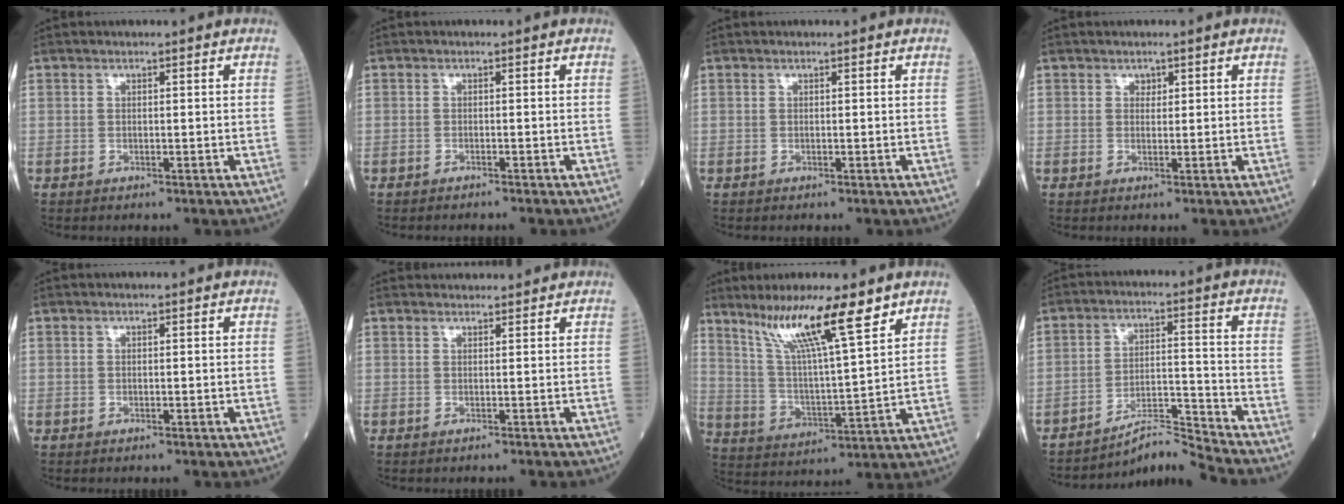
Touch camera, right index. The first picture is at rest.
{"total": 1.2, "force": [-1.1, 0.0, 0.4], "torque": [-0.008, 0.000, -0.015]}
{"total": 0.0}
{"total": 0.9, "force": [0.5, 0.7, 0.3], "torque": [0.001, -0.002, 0.007]}
{"total": 0.0}
{"total": 3.6, "force": [3.5, 0.5, 0.8], "torque": [-0.021, 0.030, 0.039]}
{"total": 13.7, "force": [9.5, 0.4, 10.0], "torque": [-0.183, 0.006, 0.170]}
{"total": 7.2, "force": [-6.8, -2.6, 0.3], "torque": [-0.016, 0.016, -0.117]}